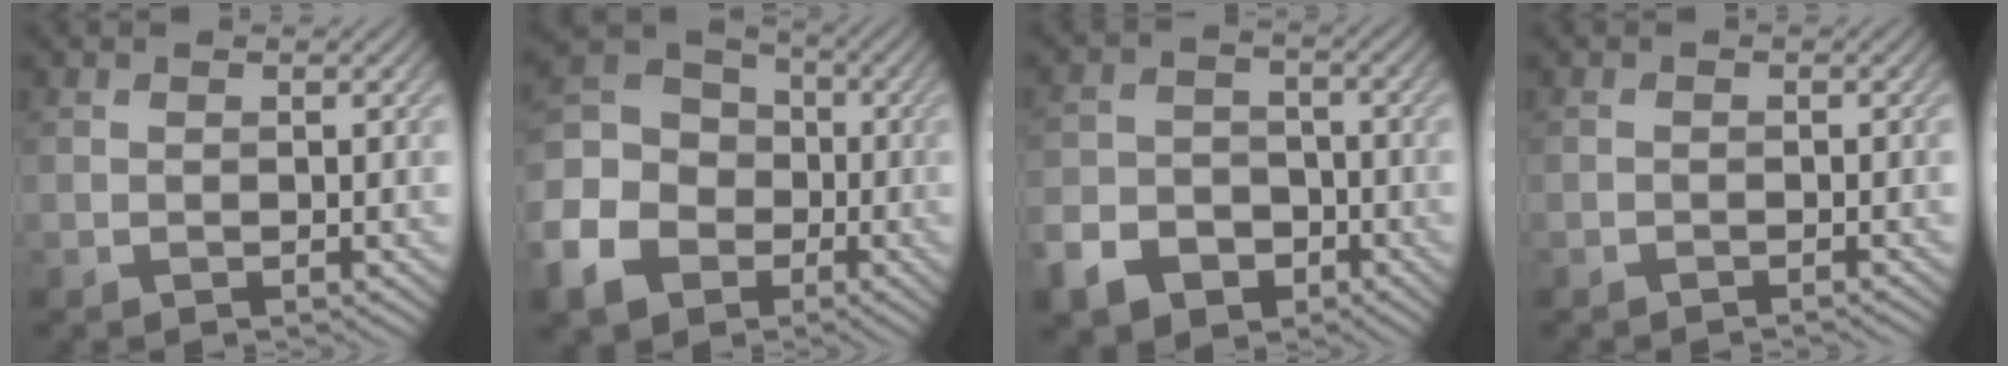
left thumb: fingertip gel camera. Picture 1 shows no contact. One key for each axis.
{"total": 13.2, "fx": -4.5, "fy": 11.0, "fz": 5.9, "tx": -0.206, "ty": -0.044, "tz": -0.095}
{"total": 7.5, "fx": -4.4, "fy": 5.3, "fz": 2.9, "tx": -0.068, "ty": -0.016, "tz": -0.086}
{"total": 0.8, "fx": -0.8, "fy": 0.0, "fz": 0.0, "tx": 0.000, "ty": -0.001, "tz": -0.016}